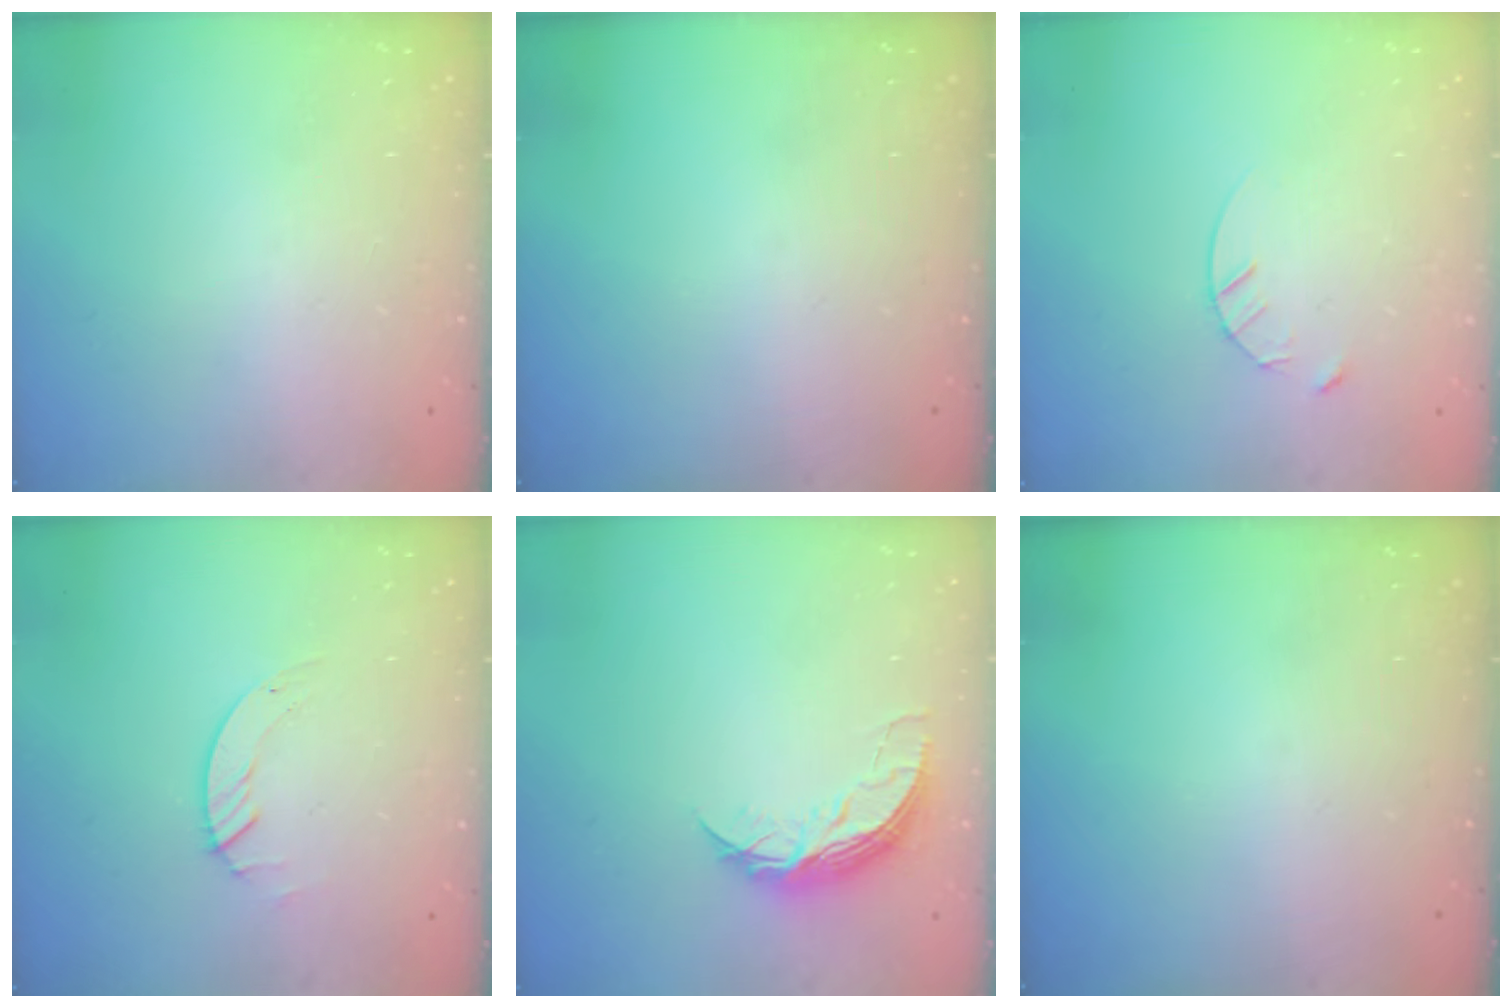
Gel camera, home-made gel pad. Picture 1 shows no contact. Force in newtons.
{"total": 0.0}
{"total": 4.1, "press": 4.1, "slide": 0.5}
{"total": 1.4, "press": 1.4, "slide": 0.2}
{"total": 8.0, "press": 8.0, "slide": 0.6}
{"total": 0.0}